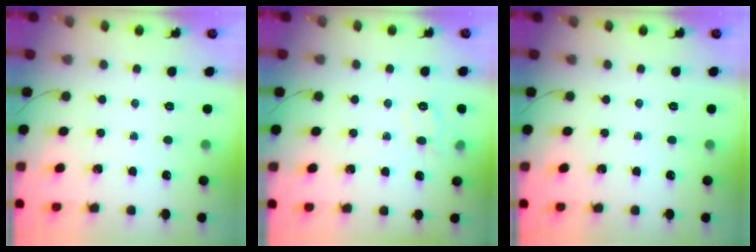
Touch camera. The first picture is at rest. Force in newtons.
{"total": 8.2, "press": 8.1, "slide": 1.1}
{"total": 0.0}